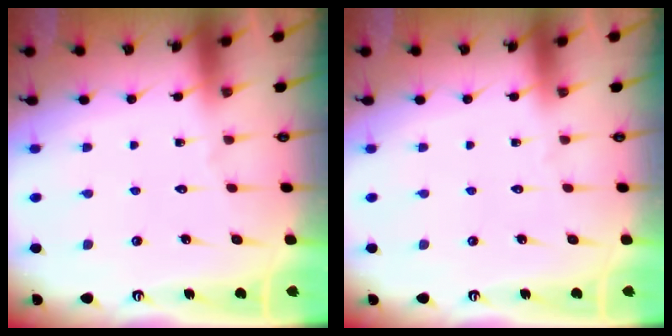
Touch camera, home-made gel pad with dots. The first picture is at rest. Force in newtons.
{"total": 0.0}